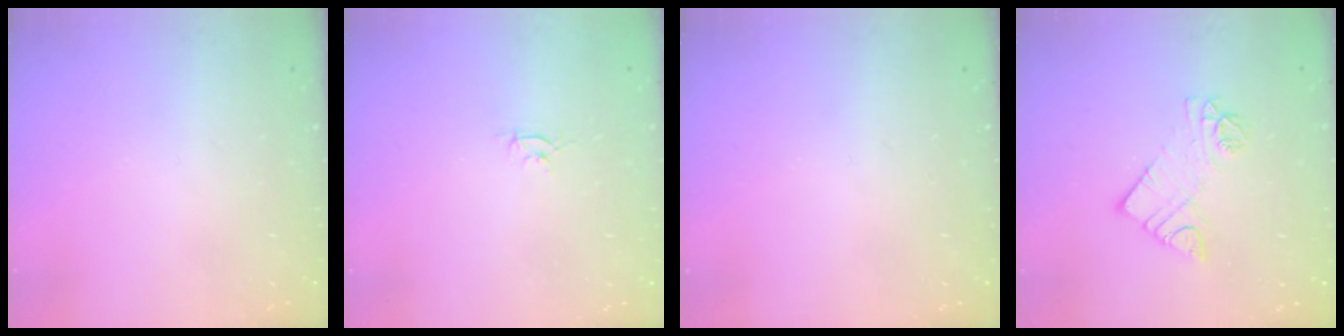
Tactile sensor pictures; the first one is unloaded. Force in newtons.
{"total": 2.6, "press": 2.6, "slide": 0.3}
{"total": 0.0}
{"total": 9.4, "press": 9.4, "slide": 0.7}